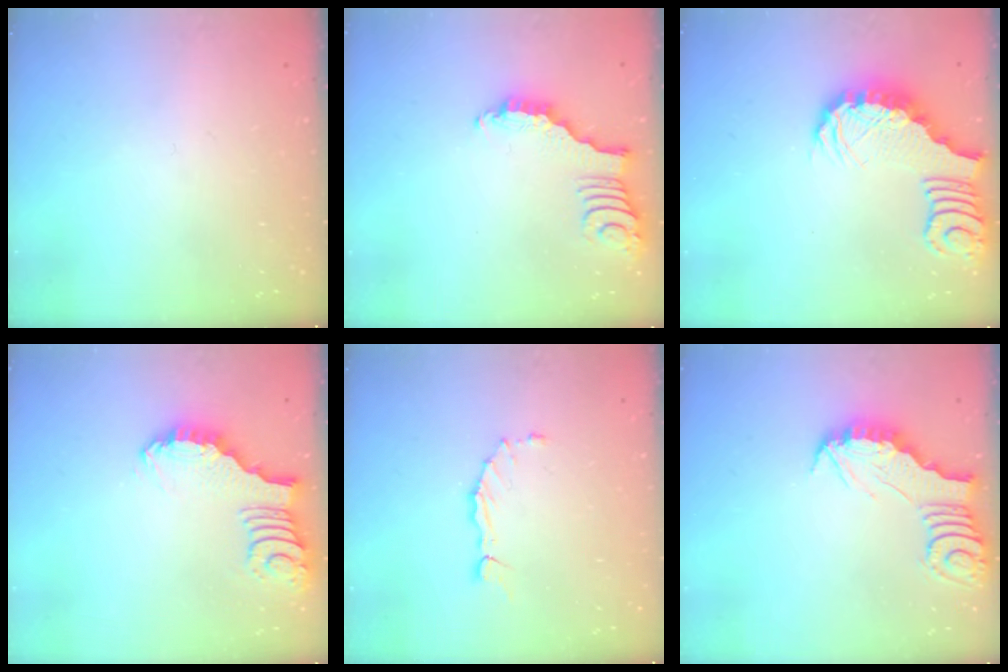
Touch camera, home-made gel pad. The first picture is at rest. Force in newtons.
{"total": 2.9, "press": 2.9, "slide": 0.4}
{"total": 2.6, "press": 2.5, "slide": 0.5}
{"total": 1.7, "press": 1.6, "slide": 0.4}
{"total": 1.6, "press": 1.6, "slide": 0.3}
{"total": 3.0, "press": 3.0, "slide": 0.3}